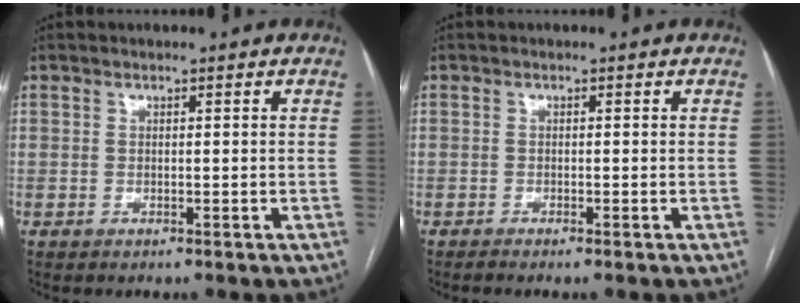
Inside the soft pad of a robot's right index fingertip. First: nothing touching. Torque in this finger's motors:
{"motor_torque": [0.11, 0.22, -0.04, 0.01]}